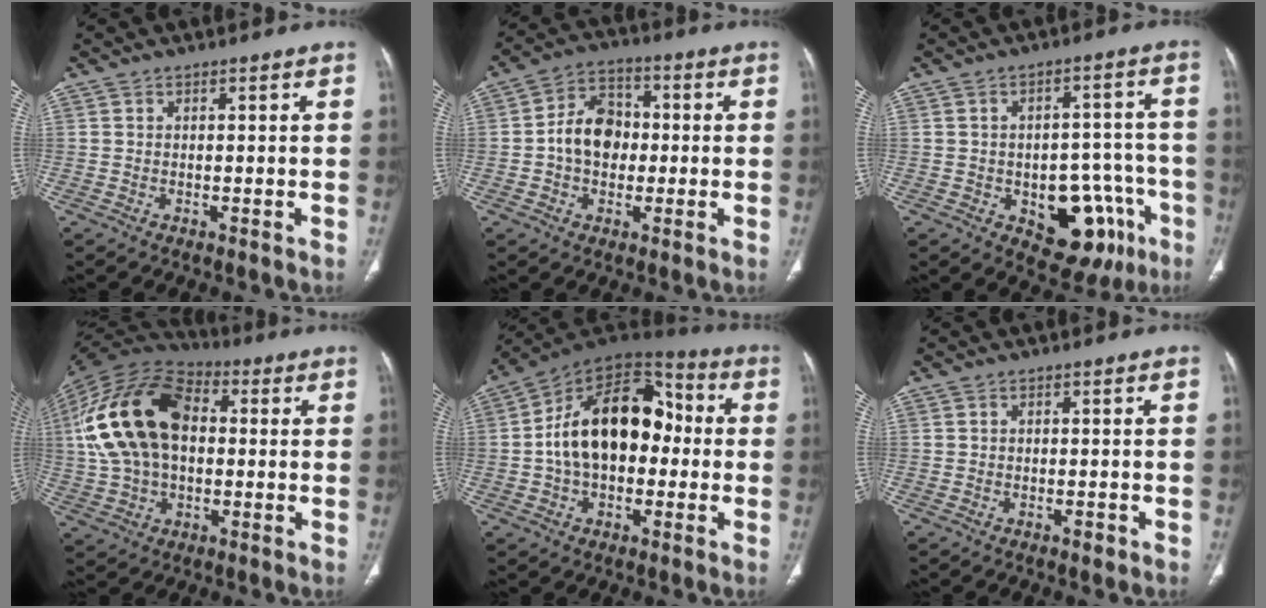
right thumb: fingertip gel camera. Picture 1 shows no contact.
{"total": 9.6, "force": [-0.5, 7.4, 6.1], "torque": [-0.077, 0.025, -0.018]}
{"total": 15.2, "force": [-6.1, 9.1, 10.5], "torque": [-0.088, 0.042, -0.067]}
{"total": 21.6, "force": [2.5, 13.7, 16.5], "torque": [-0.320, 0.023, 0.040]}
{"total": 20.3, "force": [-0.1, 13.1, 15.5], "torque": [-0.228, 0.045, -0.008]}
{"total": 1.3, "force": [-0.8, 0.7, 0.7], "torque": [-0.008, 0.002, -0.011]}